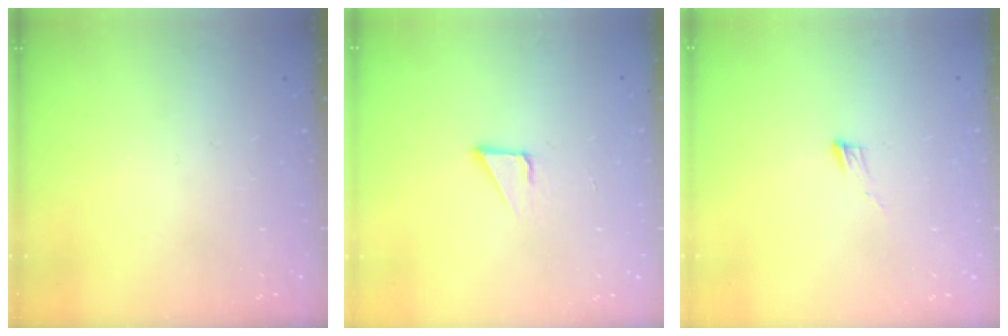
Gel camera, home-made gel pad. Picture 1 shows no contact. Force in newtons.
{"total": 2.1, "press": 2.1, "slide": 0.0}
{"total": 3.8, "press": 3.8, "slide": 0.3}